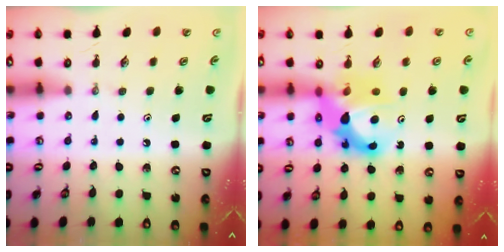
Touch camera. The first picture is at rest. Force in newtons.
{"total": 10.9, "press": 10.8, "slide": 0.9}